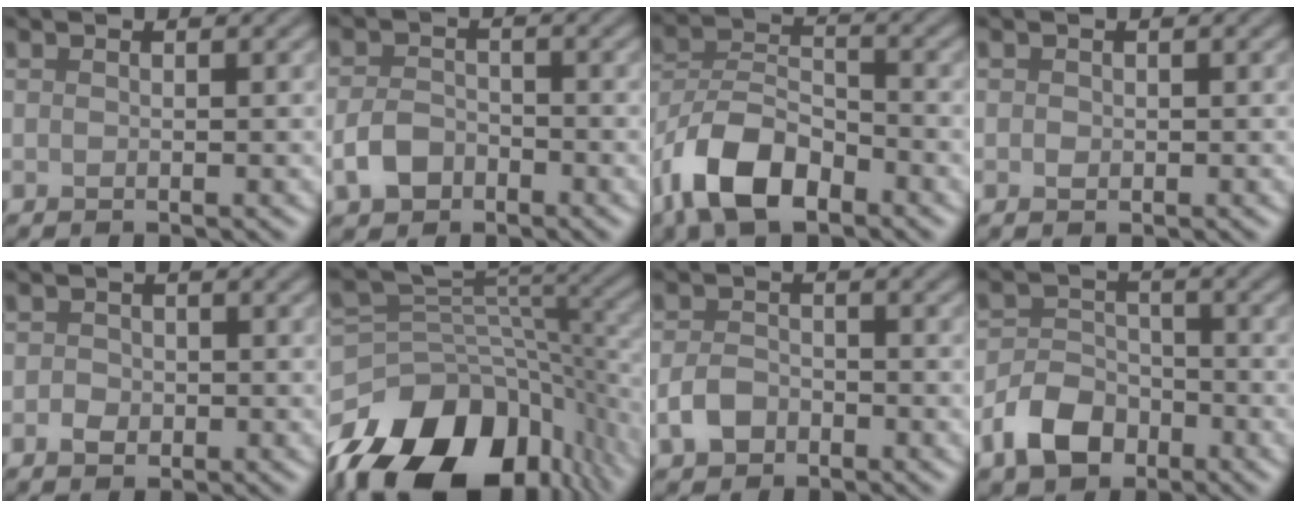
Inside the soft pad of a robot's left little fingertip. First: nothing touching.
{"total": 2.8, "force": [-1.4, 2.0, 1.4], "torque": [-0.025, 0.001, -0.033]}
{"total": 8.1, "force": [-5.0, 4.0, 5.0], "torque": [-0.089, 0.003, -0.106]}
{"total": 0.6, "force": [0.0, 0.5, 0.3], "torque": [-0.003, -0.003, -0.001]}
{"total": 1.4, "force": [-0.5, 1.2, 0.6], "torque": [-0.006, -0.001, -0.012]}
{"total": 14.8, "force": [-9.0, 8.6, 8.0], "torque": [-0.166, 0.005, -0.149]}
{"total": 2.5, "force": [-1.3, 1.7, 1.2], "torque": [-0.022, 0.001, -0.030]}
{"total": 4.9, "force": [-2.9, 3.2, 2.3], "torque": [-0.041, -0.001, -0.060]}